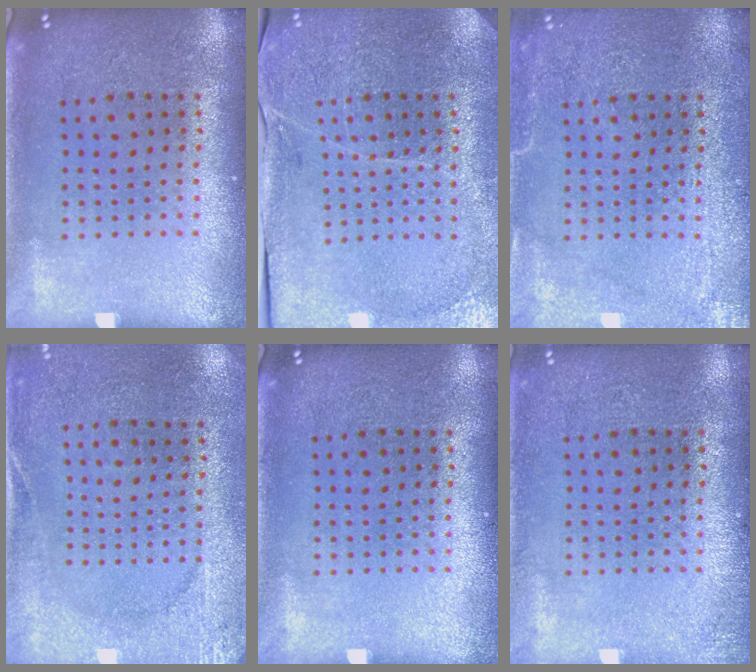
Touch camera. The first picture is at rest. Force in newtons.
{"total": 3.3, "press": 3.3, "slide": 0.4}
{"total": 3.5, "press": 3.5, "slide": 0.4}
{"total": 2.7, "press": 2.3, "slide": 1.3}
{"total": 0.0}
{"total": 1.0, "press": 1.0, "slide": 0.3}